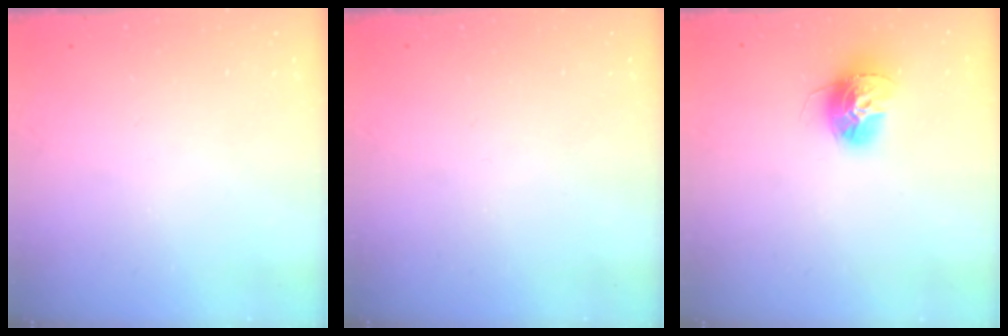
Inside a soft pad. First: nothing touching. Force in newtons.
{"total": 0.0}
{"total": 13.8, "press": 13.7, "slide": 1.3}